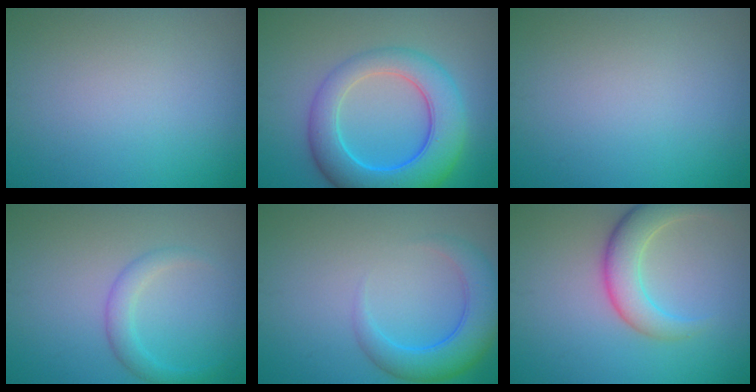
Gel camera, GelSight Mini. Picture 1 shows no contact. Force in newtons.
{"total": 8.3, "press": 8.3, "slide": 0.4}
{"total": 0.0}
{"total": 2.1, "press": 2.1, "slide": 0.1}
{"total": 4.9, "press": 4.9, "slide": 0.4}
{"total": 4.6, "press": 4.6, "slide": 0.4}